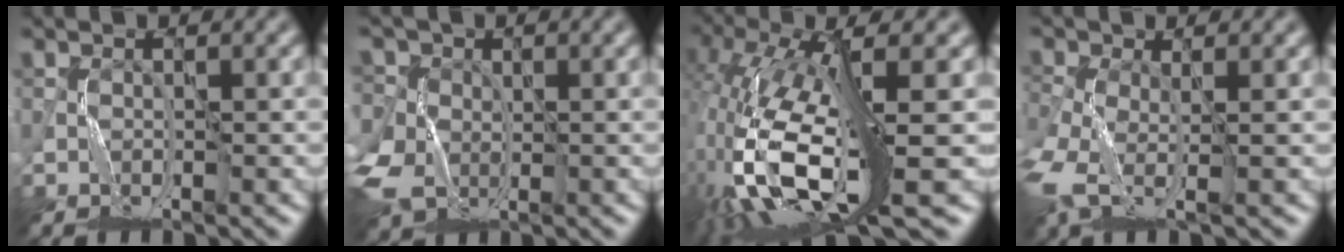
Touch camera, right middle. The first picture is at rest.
{"total": 6.1, "force": [-0.5, 5.3, 3.0], "torque": [-0.092, -0.009, -0.008]}
{"total": 13.1, "force": [-3.4, 5.0, 11.7], "torque": [-0.250, -0.015, -0.053]}
{"total": 4.8, "force": [-1.3, 2.9, 3.6], "torque": [-0.099, -0.022, -0.034]}